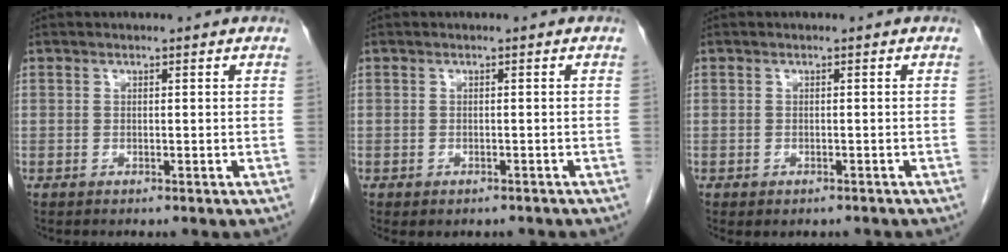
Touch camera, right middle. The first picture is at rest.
{"total": 2.9, "force": [-2.3, 1.4, 0.9], "torque": [-0.008, 0.000, -0.027]}
{"total": 2.0, "force": [-1.6, 1.0, 0.7], "torque": [-0.008, -0.001, -0.017]}